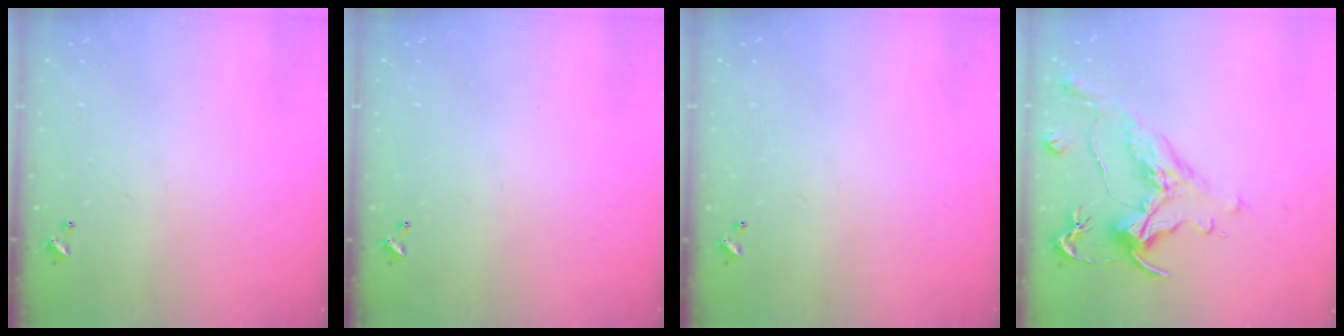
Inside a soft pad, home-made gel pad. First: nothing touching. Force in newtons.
{"total": 0.0}
{"total": 0.0}
{"total": 1.1, "press": 0.0, "slide": 1.1}